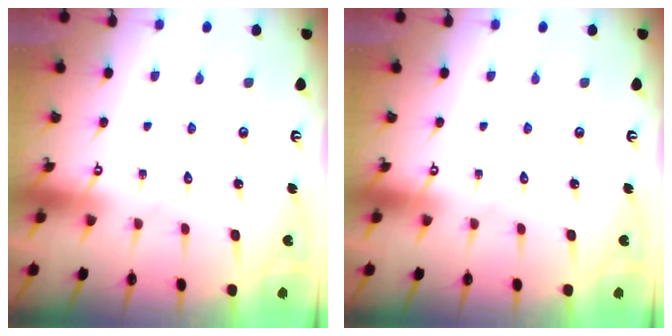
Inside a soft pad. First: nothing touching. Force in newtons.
{"total": 0.0}